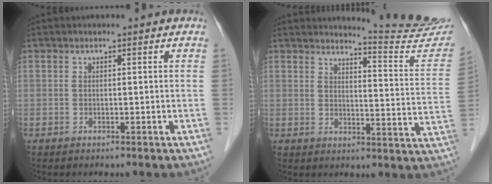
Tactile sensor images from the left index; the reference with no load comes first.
{"total": 13.1, "force": [12.9, -1.1, 1.5], "torque": [-0.018, -0.103, 0.141]}